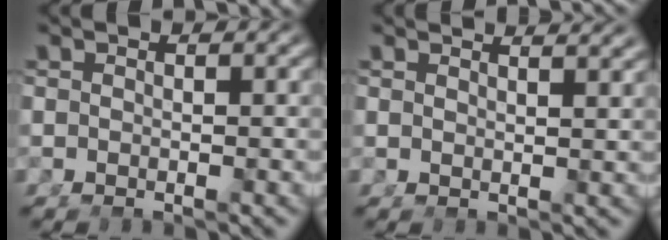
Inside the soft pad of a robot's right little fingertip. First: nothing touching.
{"total": 2.6, "force": [2.3, -0.5, 1.1], "torque": [0.001, 0.001, 0.038]}